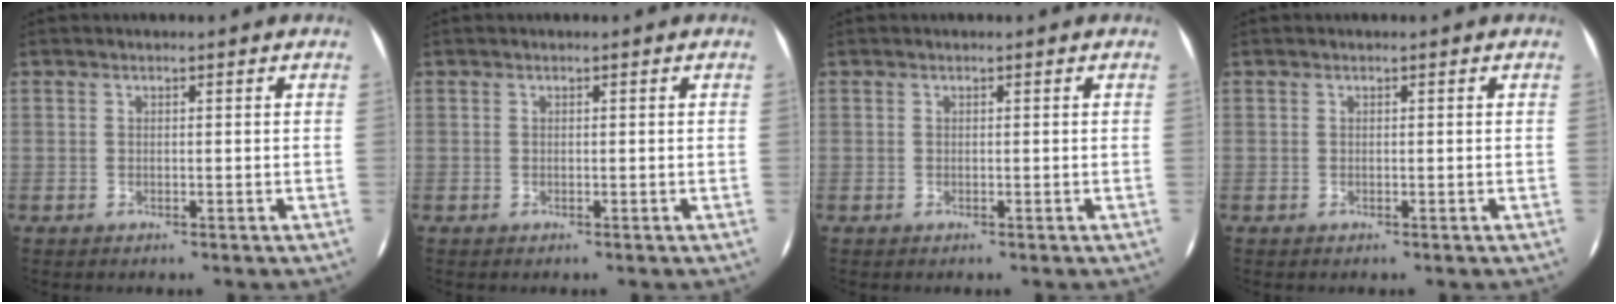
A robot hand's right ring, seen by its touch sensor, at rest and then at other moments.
{"total": 0.0}
{"total": 0.0}
{"total": 0.0}